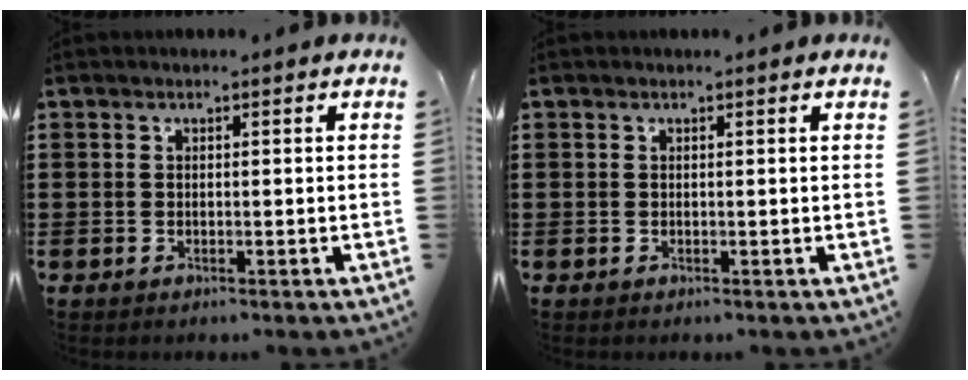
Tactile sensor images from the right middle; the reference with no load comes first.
{"total": 0.0}